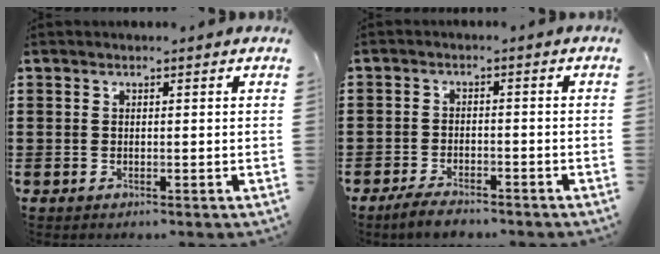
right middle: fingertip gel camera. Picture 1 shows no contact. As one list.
[{"total": 3.2, "force": [-2.9, 0.7, 1.1], "torque": [-0.029, 0.003, -0.060]}]